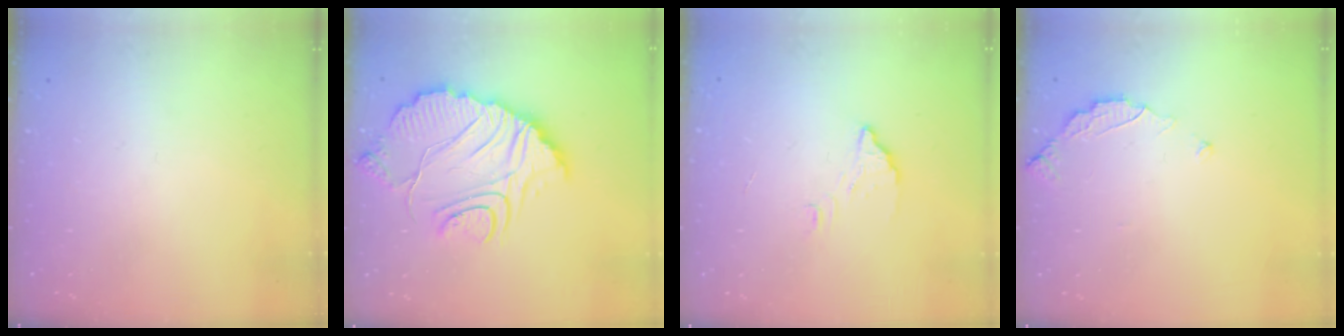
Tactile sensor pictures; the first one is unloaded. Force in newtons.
{"total": 16.2, "press": 16.2, "slide": 1.2}
{"total": 2.7, "press": 2.7, "slide": 0.2}
{"total": 3.0, "press": 3.0, "slide": 0.3}